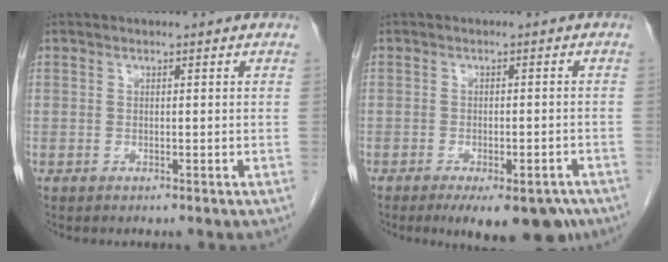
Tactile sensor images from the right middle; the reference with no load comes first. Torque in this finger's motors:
{"motor_torque": [0.84, -0.62, 0.11, 0.08]}